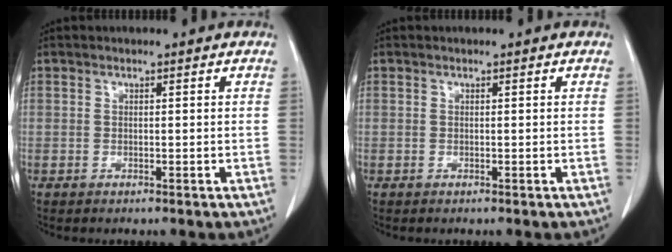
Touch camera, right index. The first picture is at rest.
{"total": 0.0}